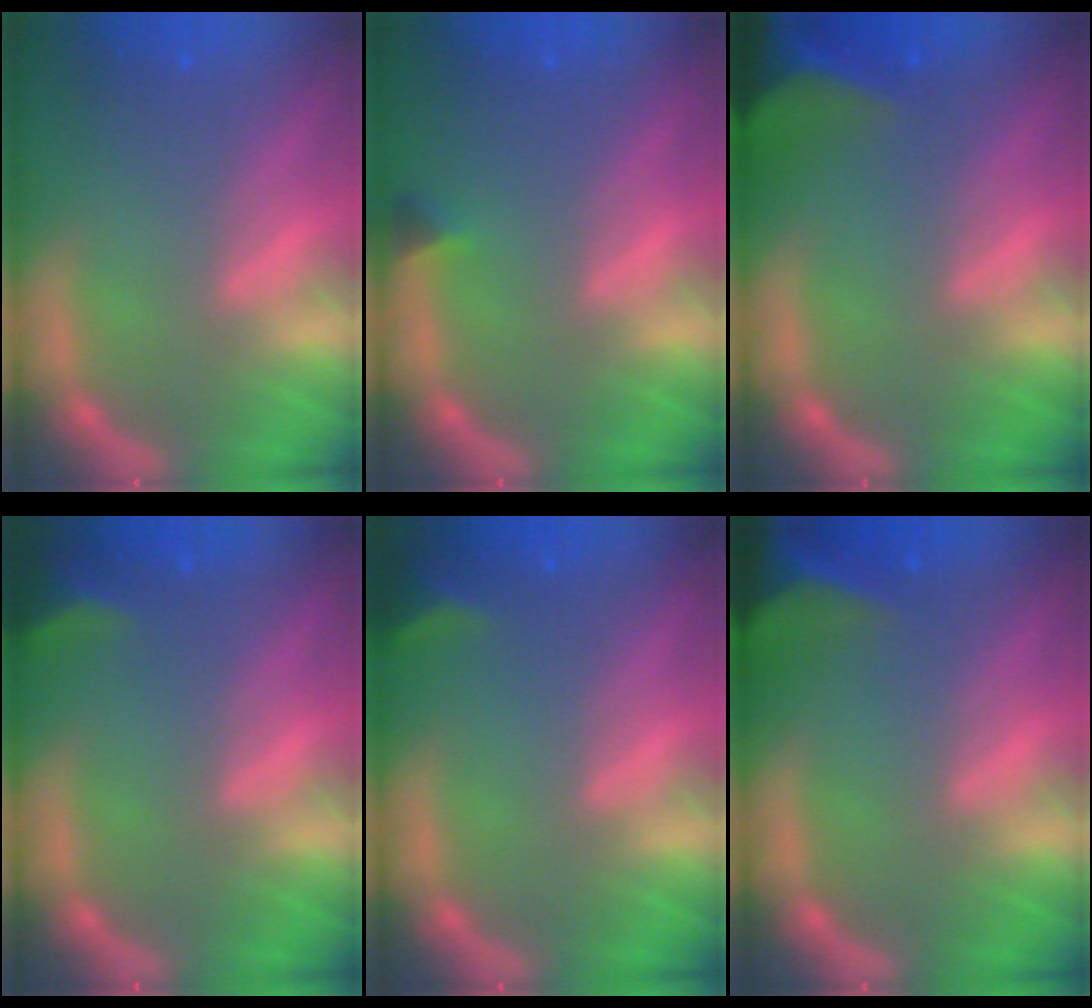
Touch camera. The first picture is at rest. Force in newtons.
{"total": 0.9}
{"total": 10.0}
{"total": 2.9}
{"total": 2.4}
{"total": 8.9}